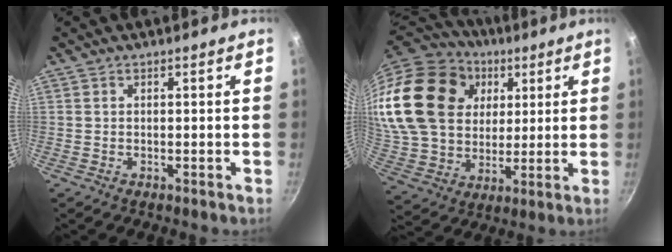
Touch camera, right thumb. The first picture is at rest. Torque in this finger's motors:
{"motor_torque": [-1.08, 2.25, 1.48, -0.07, 0.31]}